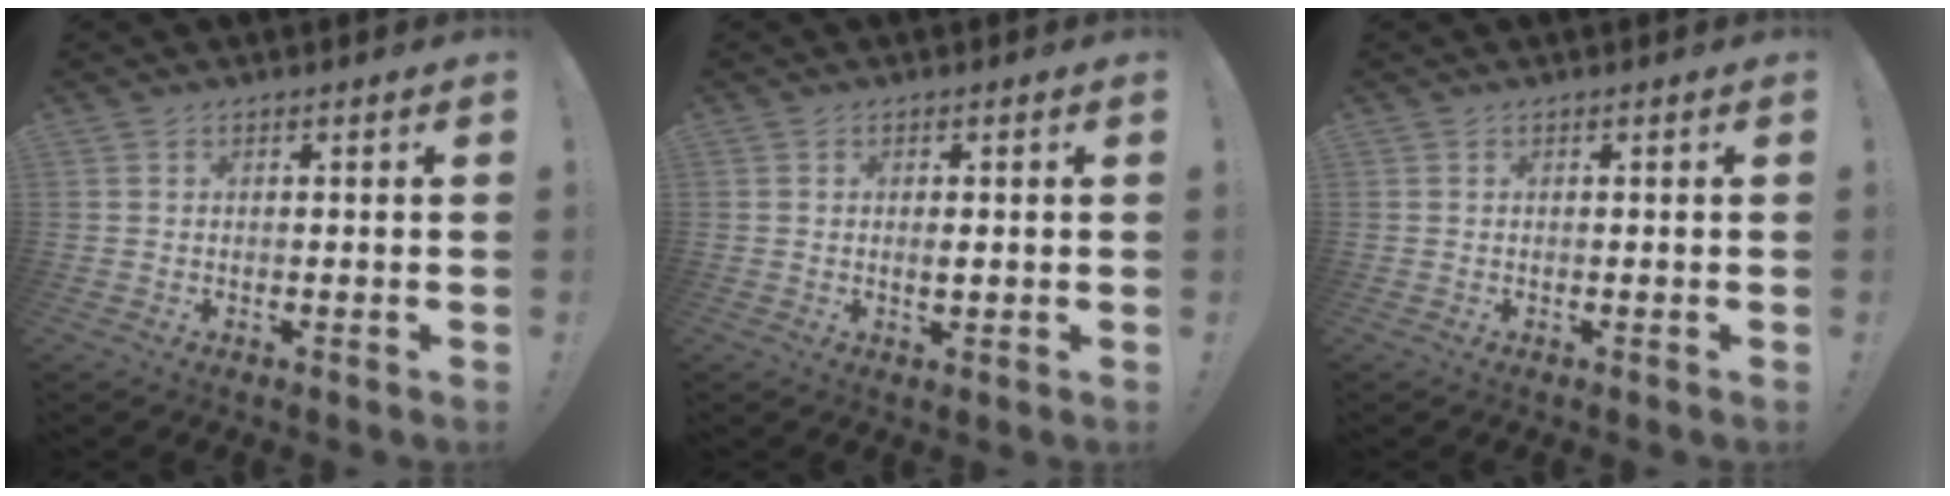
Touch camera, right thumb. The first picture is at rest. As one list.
[{"total": 1.5, "force": [0.0, 0.5, 1.4], "torque": [-0.012, -0.006, -0.003]}, {"total": 0.0}]